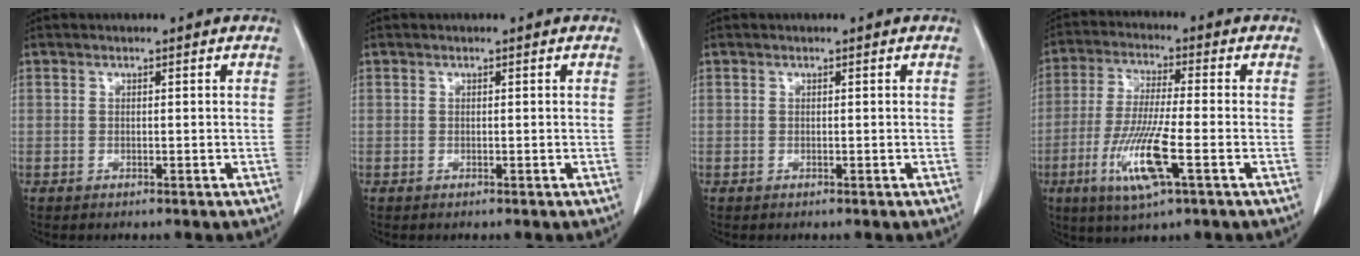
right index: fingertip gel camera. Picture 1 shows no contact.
{"total": 0.0}
{"total": 0.0}
{"total": 11.1, "force": [-4.0, 0.8, 10.3], "torque": [-0.208, -0.021, -0.076]}